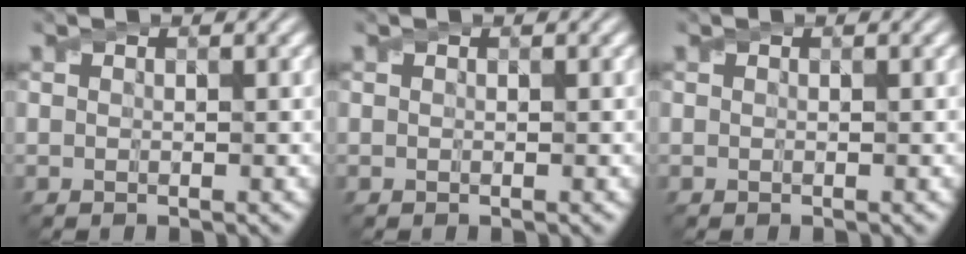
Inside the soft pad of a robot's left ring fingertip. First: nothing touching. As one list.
[{"total": 0.0}, {"total": 0.0}]